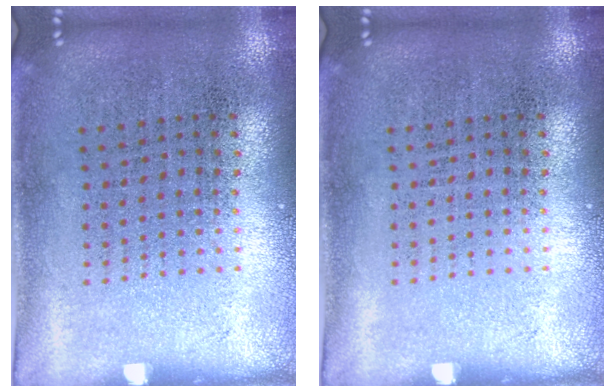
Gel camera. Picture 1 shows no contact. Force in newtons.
{"total": 0.0}